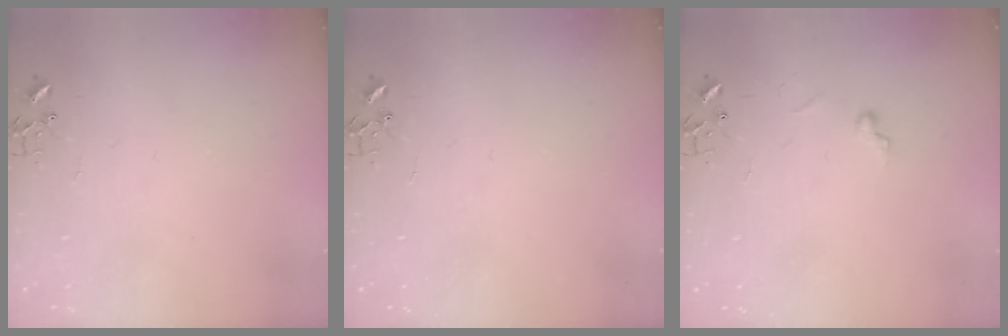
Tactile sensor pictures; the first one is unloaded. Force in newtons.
{"total": 0.0}
{"total": 4.3, "press": 4.3, "slide": 0.6}